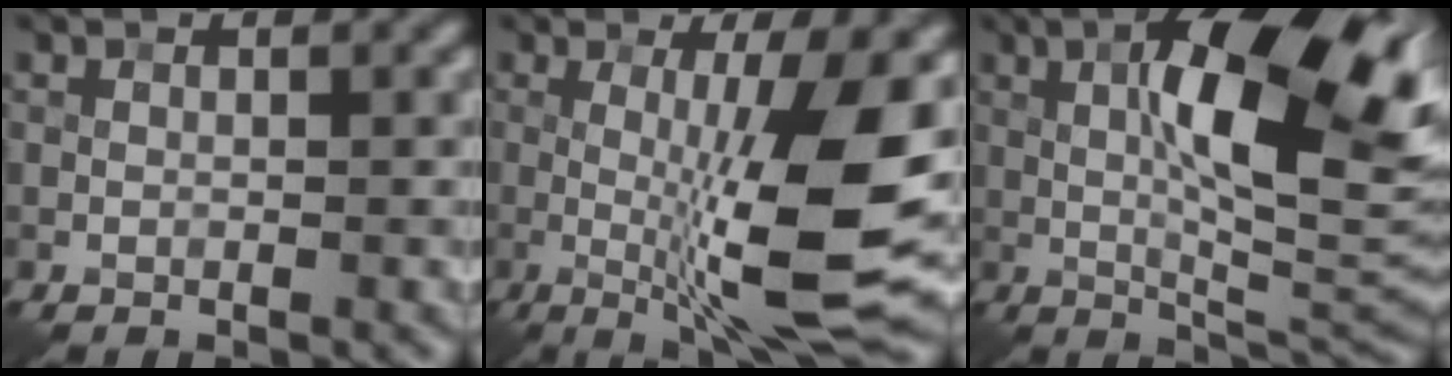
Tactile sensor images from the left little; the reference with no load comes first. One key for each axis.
{"total": 11.5, "fx": -0.8, "fy": 2.4, "fz": 11.3, "tx": -0.179, "ty": -0.014, "tz": -0.009}
{"total": 13.9, "fx": 2.6, "fy": 4.5, "fz": 12.9, "tx": -0.183, "ty": 0.011, "tz": 0.035}